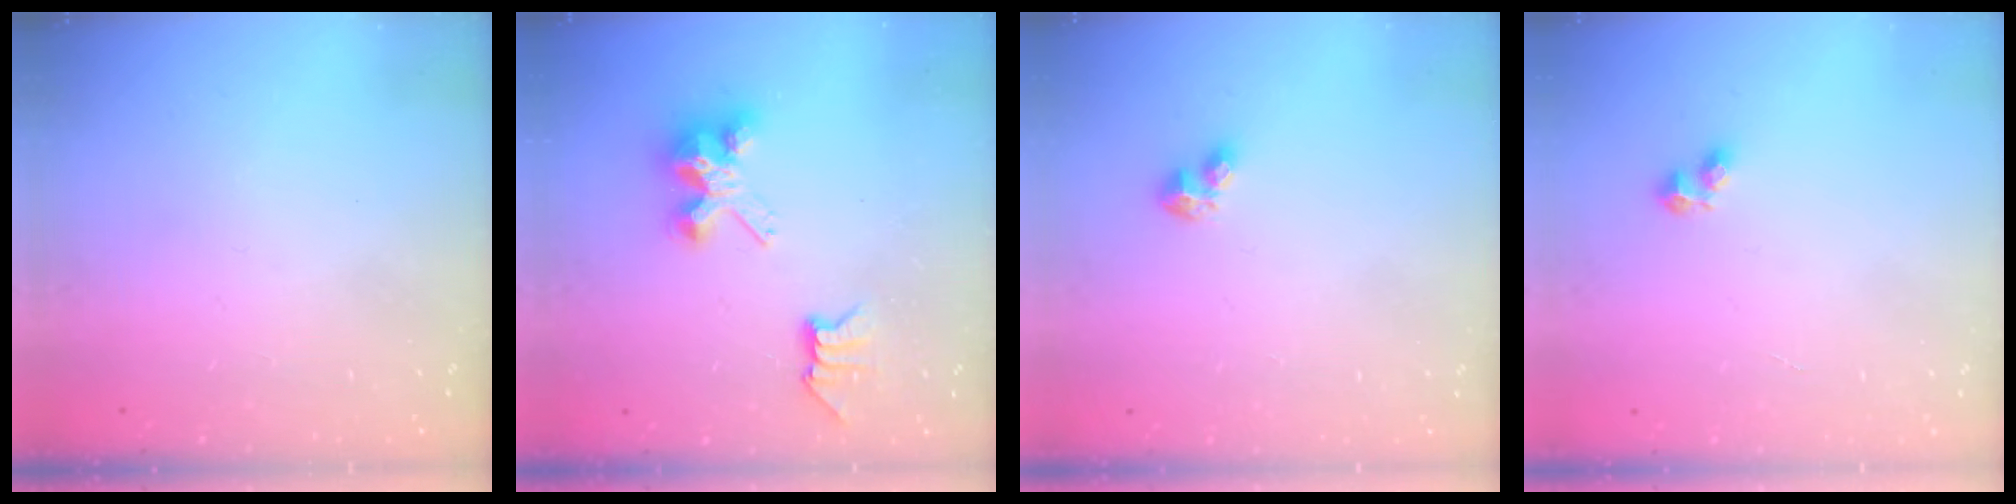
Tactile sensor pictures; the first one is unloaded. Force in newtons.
{"total": 7.6, "press": 7.6, "slide": 0.2}
{"total": 4.6, "press": 4.6, "slide": 0.6}
{"total": 3.8, "press": 3.8, "slide": 0.7}